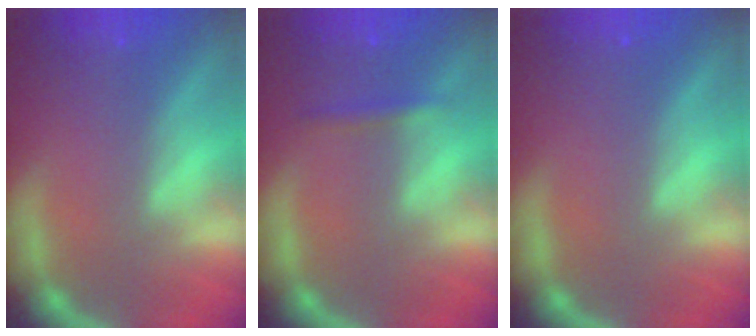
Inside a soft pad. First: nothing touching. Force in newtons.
{"total": 1.4}
{"total": 0.0}